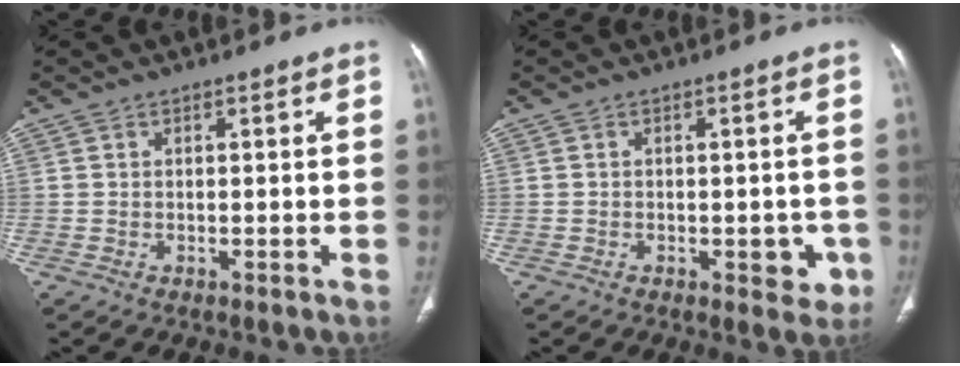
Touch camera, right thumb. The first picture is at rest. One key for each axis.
{"total": 6.0, "fx": -2.3, "fy": 3.1, "fz": 4.6, "tx": -0.027, "ty": 0.009, "tz": -0.025}